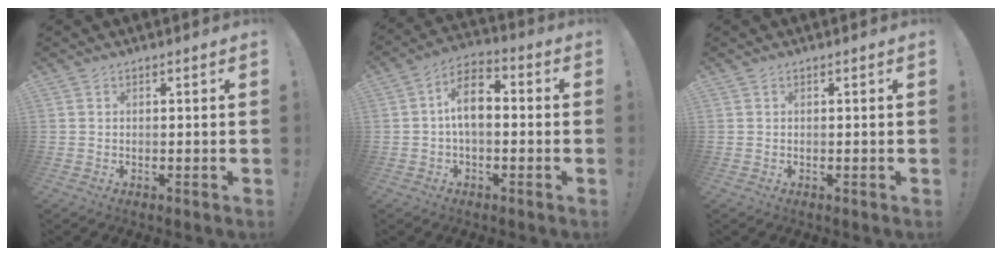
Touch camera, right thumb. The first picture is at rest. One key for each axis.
{"total": 10.1, "fx": 0.5, "fy": 5.8, "fz": 8.2, "tx": -0.145, "ty": 0.009, "tz": 0.012}
{"total": 0.0}